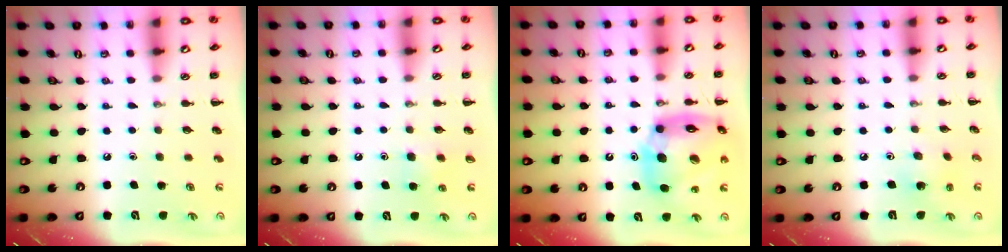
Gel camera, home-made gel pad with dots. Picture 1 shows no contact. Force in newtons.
{"total": 5.4, "press": 5.1, "slide": 1.6}
{"total": 15.9, "press": 15.2, "slide": 4.5}
{"total": 2.5, "press": 2.4, "slide": 0.7}